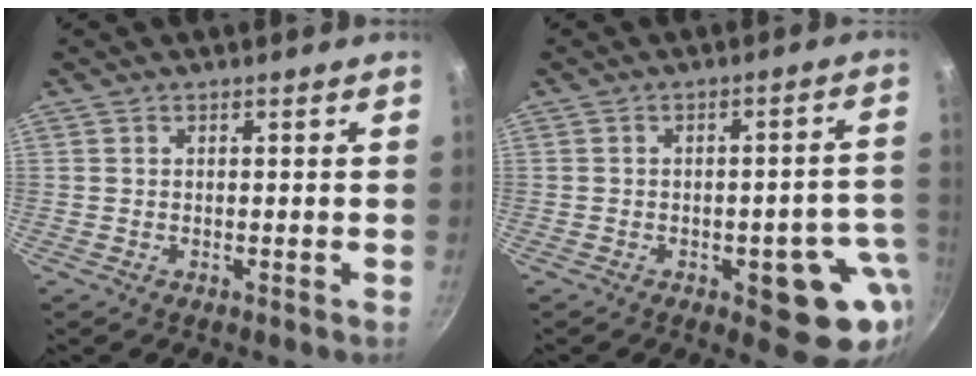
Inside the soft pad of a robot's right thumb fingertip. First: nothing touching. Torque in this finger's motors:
{"motor_torque": [1.82, 1.61, -0.07, -0.07, 0.20]}